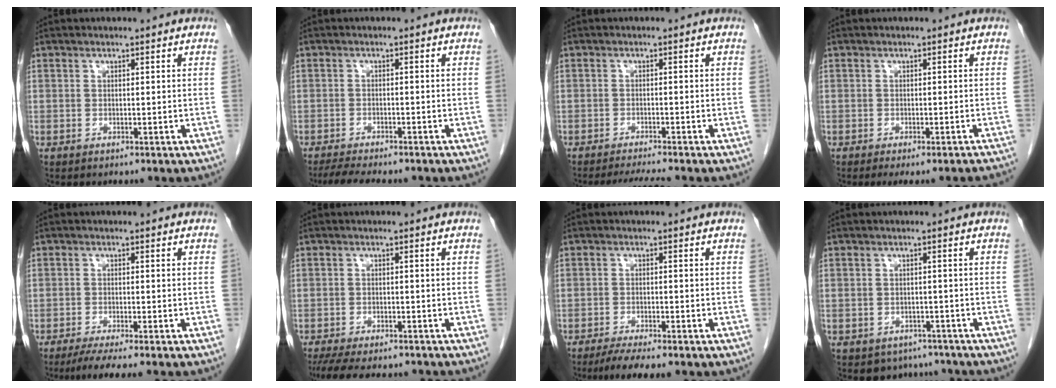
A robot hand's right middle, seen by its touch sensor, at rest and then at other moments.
{"total": 6.8, "force": [-5.9, 1.0, 3.3], "torque": [-0.051, -0.012, -0.090]}
{"total": 3.9, "force": [-3.5, -1.0, 1.4], "torque": [-0.026, -0.015, -0.057]}
{"total": 6.9, "force": [-6.4, -0.4, 2.6], "torque": [-0.018, -0.019, -0.074]}
{"total": 5.6, "force": [-4.1, -0.3, 3.7], "torque": [-0.054, -0.013, -0.067]}
{"total": 10.9, "force": [-9.3, 2.7, 4.9], "torque": [-0.084, -0.013, -0.131]}
{"total": 5.3, "force": [-4.0, 0.4, 3.4], "torque": [-0.056, -0.010, -0.062]}
{"total": 4.5, "force": [-3.7, 2.5, 0.0], "torque": [0.009, 0.008, -0.048]}